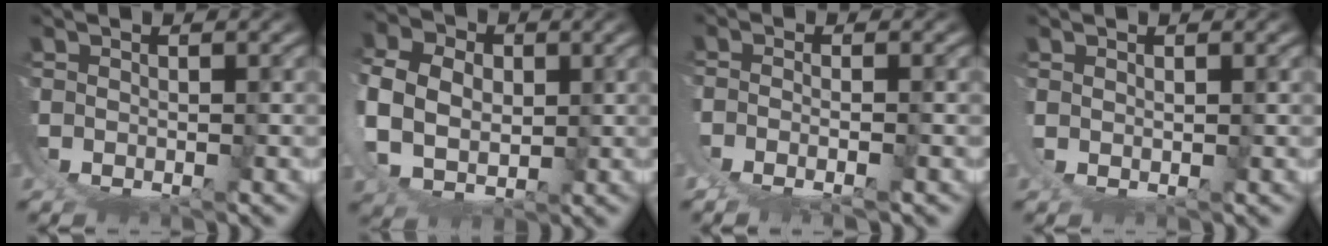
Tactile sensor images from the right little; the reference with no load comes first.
{"total": 8.0, "force": [3.6, 5.0, 5.2], "torque": [-0.114, -0.010, 0.068]}
{"total": 2.2, "force": [-0.3, 0.2, 2.1], "torque": [-0.045, -0.012, 0.003]}
{"total": 1.4, "force": [1.3, -0.5, 0.1], "torque": [-0.004, 0.002, 0.021]}